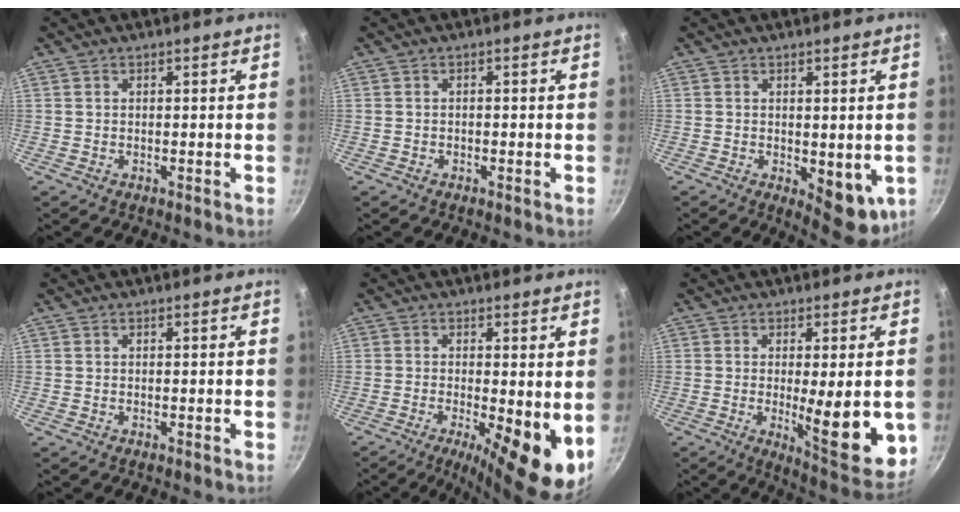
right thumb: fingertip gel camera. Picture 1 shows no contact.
{"total": 0.6, "force": [-0.4, 0.4, 0.2], "torque": [-0.009, 0.006, -0.006]}
{"total": 8.0, "force": [-0.9, 3.8, 7.0], "torque": [-0.062, -0.009, -0.001]}
{"total": 0.0}
{"total": 11.2, "force": [-2.2, 2.9, 10.6], "torque": [-0.151, -0.009, -0.030]}
{"total": 14.3, "force": [-1.4, 3.9, 13.6], "torque": [-0.166, -0.021, -0.009]}